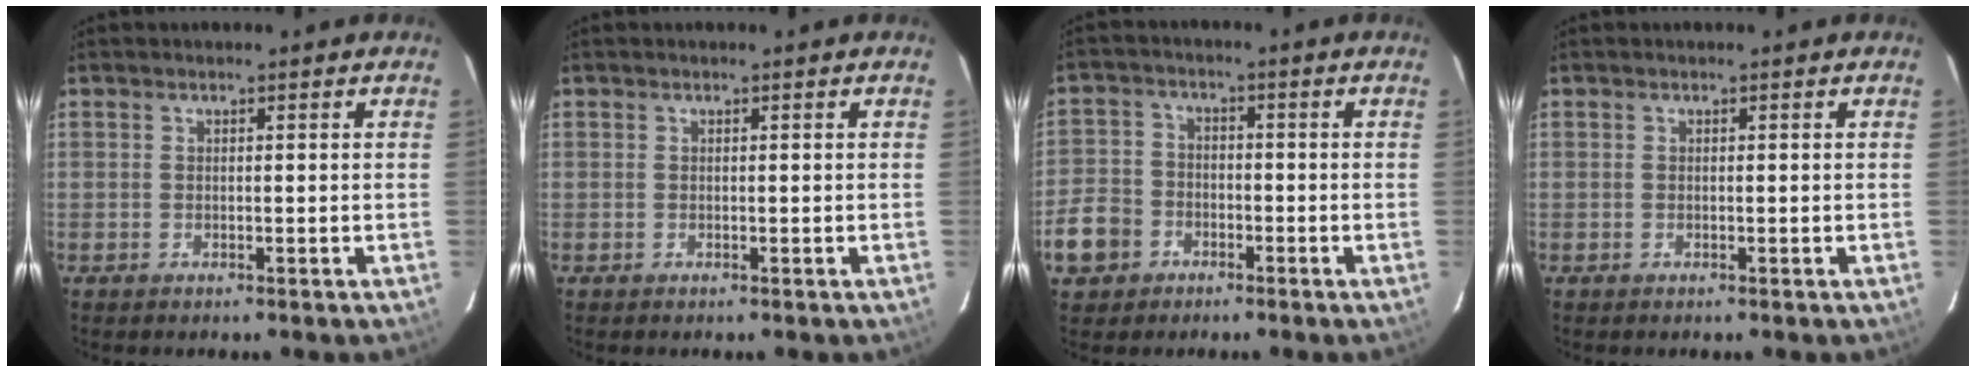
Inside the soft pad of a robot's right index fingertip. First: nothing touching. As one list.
[{"total": 0.0}, {"total": 8.6, "force": [-4.1, 7.0, 2.8], "torque": [-0.077, 0.019, -0.078]}, {"total": 0.0}]